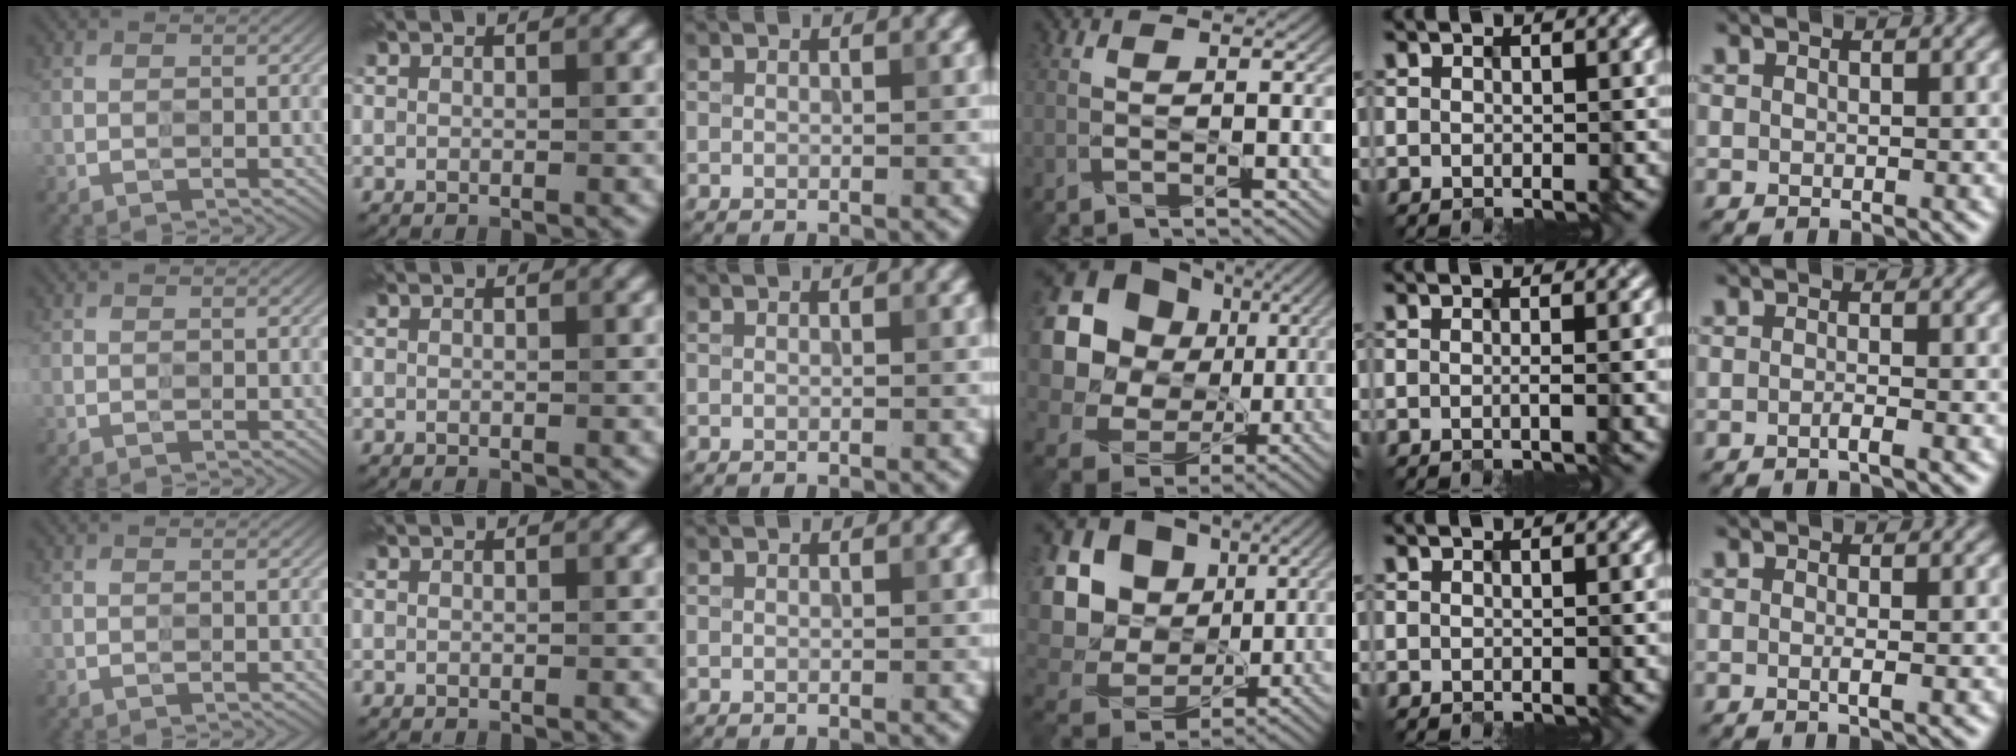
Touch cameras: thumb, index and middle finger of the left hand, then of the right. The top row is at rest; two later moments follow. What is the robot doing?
{"motion": "insert", "object": "file holder"}